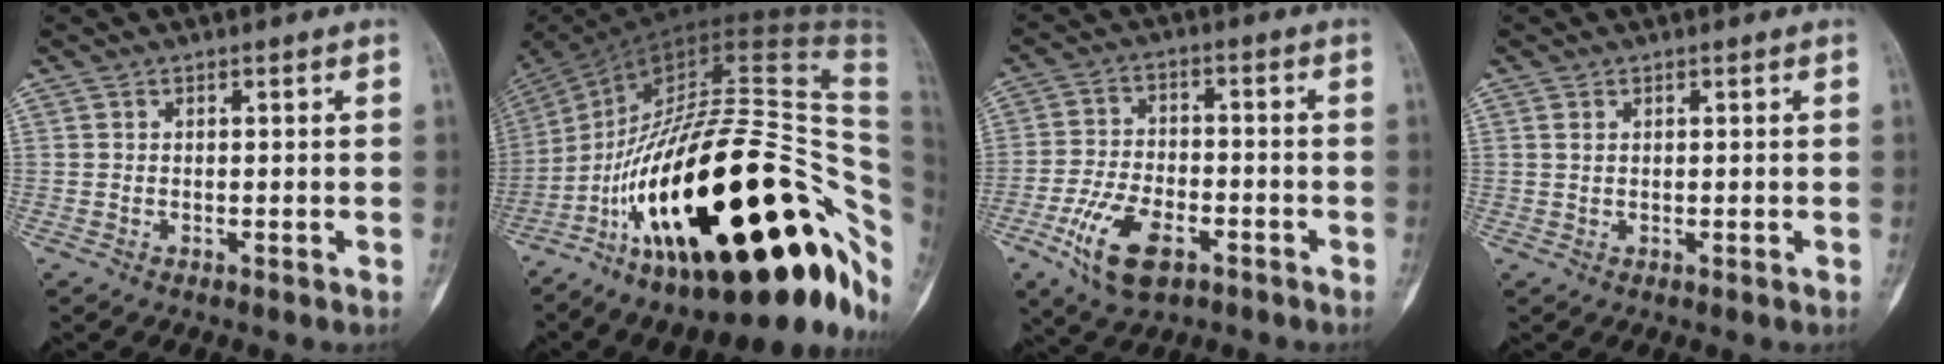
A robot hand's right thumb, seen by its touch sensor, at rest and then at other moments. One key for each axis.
{"total": 41.0, "fx": -10.5, "fy": 15.3, "fz": 36.6, "tx": -0.479, "ty": 0.089, "tz": -0.158}
{"total": 11.6, "fx": -5.6, "fy": 5.9, "fz": 8.2, "tx": -0.155, "ty": 0.015, "tz": -0.101}
{"total": 1.0, "fx": 0.4, "fy": 0.6, "fz": 0.6, "tx": -0.015, "ty": 0.004, "tz": 0.012}